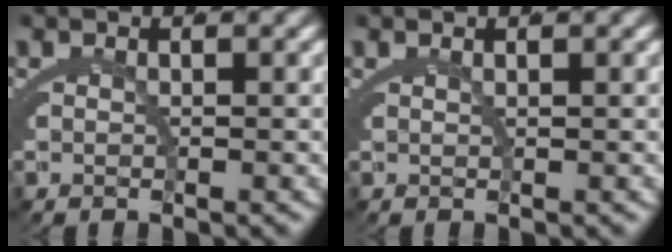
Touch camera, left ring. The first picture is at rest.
{"total": 0.9, "force": [0.6, -0.7, 0.1], "torque": [-0.002, -0.002, 0.015]}